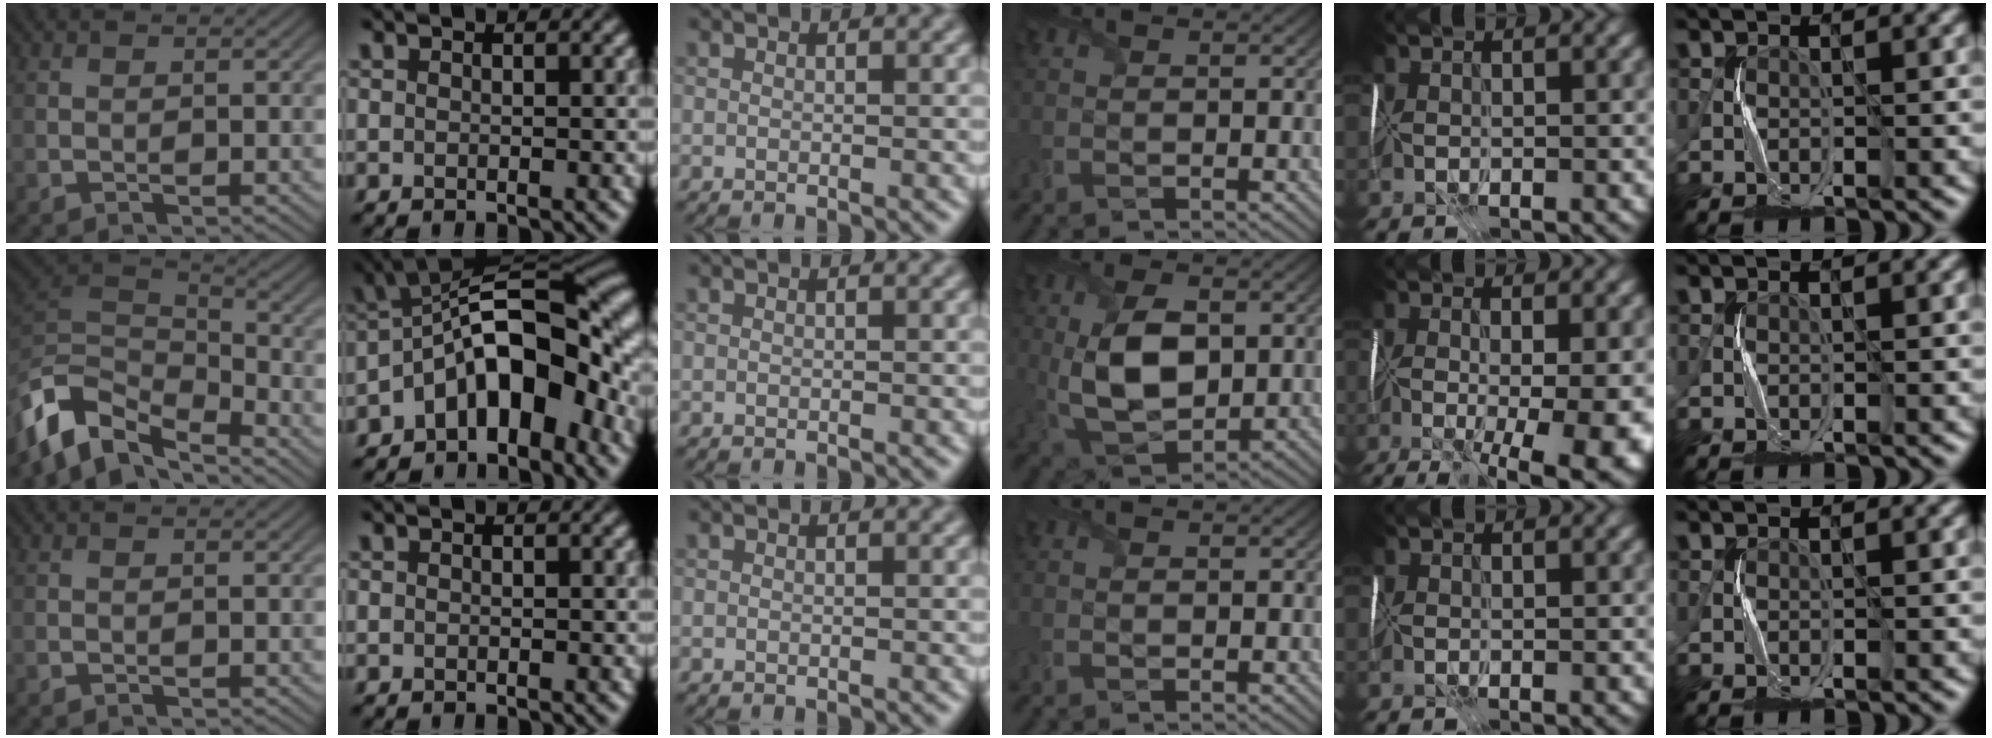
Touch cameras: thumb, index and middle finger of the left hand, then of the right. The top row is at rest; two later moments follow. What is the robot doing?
{"motion": "fold", "object": "tissue"}